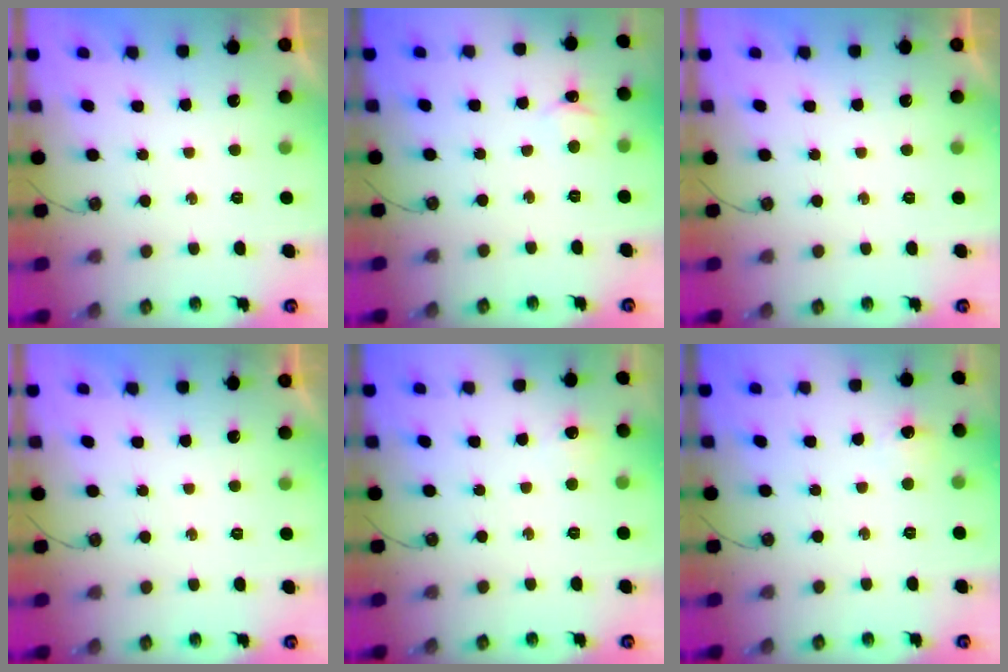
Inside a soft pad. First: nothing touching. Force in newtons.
{"total": 3.1, "press": 3.1, "slide": 0.5}
{"total": 0.0}
{"total": 0.0}
{"total": 5.4, "press": 5.3, "slide": 0.8}
{"total": 3.8, "press": 3.8, "slide": 0.7}